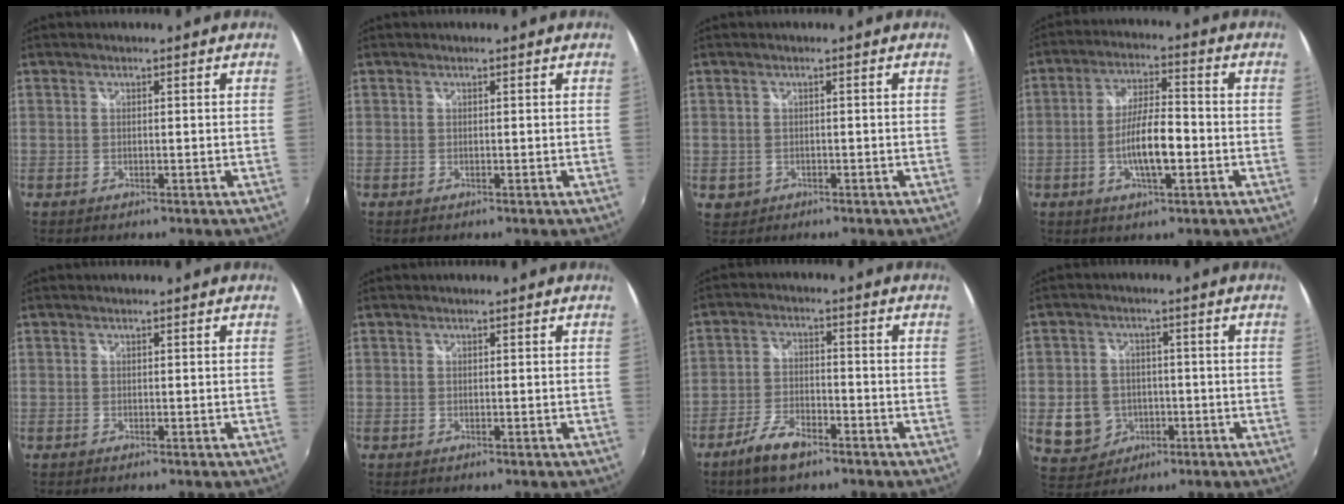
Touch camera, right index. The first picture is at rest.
{"total": 0.0}
{"total": 2.4, "force": [-0.6, 2.2, 0.8], "torque": [-0.020, -0.005, -0.005]}
{"total": 8.9, "force": [-2.5, 2.3, 8.2], "torque": [-0.154, -0.001, -0.042]}
{"total": 0.0}
{"total": 0.0}
{"total": 7.1, "force": [-5.2, 2.7, 4.1], "torque": [-0.099, -0.004, -0.097]}
{"total": 8.7, "force": [-2.4, 7.6, 3.3], "torque": [-0.097, 0.010, -0.025]}